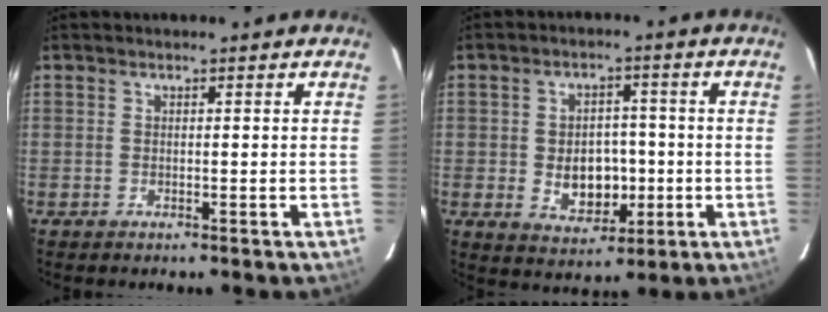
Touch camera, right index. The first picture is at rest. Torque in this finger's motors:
{"motor_torque": [0.26, -0.10, 0.18, 0.04]}